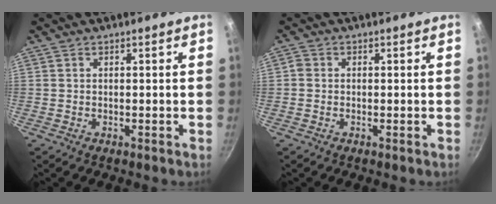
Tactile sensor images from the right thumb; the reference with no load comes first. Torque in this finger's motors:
{"motor_torque": [0.22, 0.02, 0.05, 0.23, 0.02]}